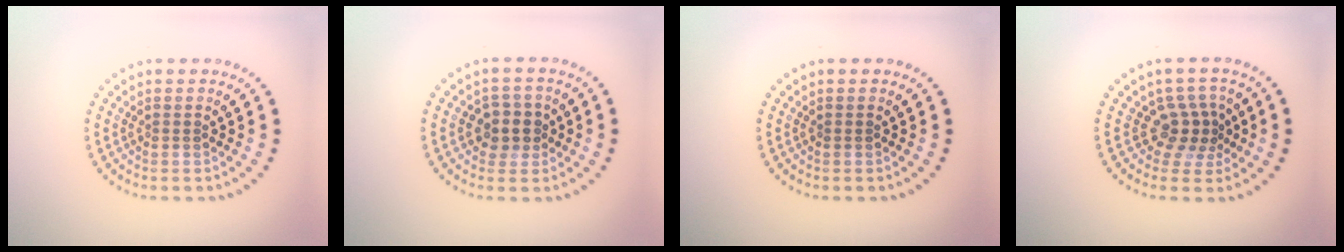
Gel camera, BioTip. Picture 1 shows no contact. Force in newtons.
{"total": 2.6, "press": 2.5, "slide": 0.9}
{"total": 0.0}
{"total": 2.9, "press": 2.2, "slide": 1.9}